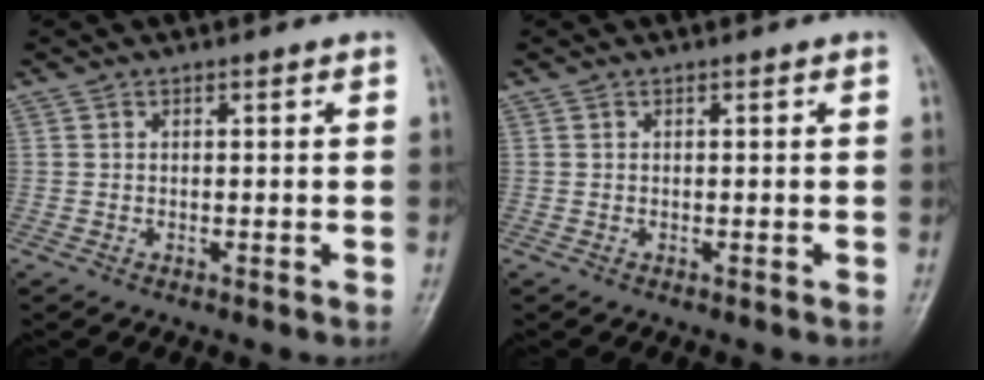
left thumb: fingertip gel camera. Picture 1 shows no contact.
{"total": 0.0}